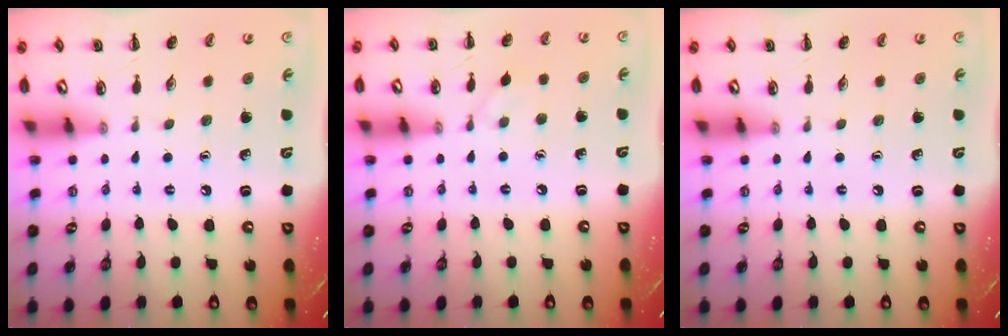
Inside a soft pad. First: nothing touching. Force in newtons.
{"total": 3.6, "press": 3.5, "slide": 1.0}
{"total": 0.0}